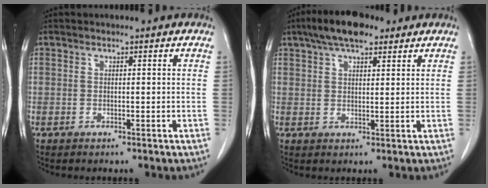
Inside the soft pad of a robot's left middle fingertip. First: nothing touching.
{"total": 7.5, "force": [5.3, 2.7, 4.7], "torque": [-0.086, 0.022, 0.090]}